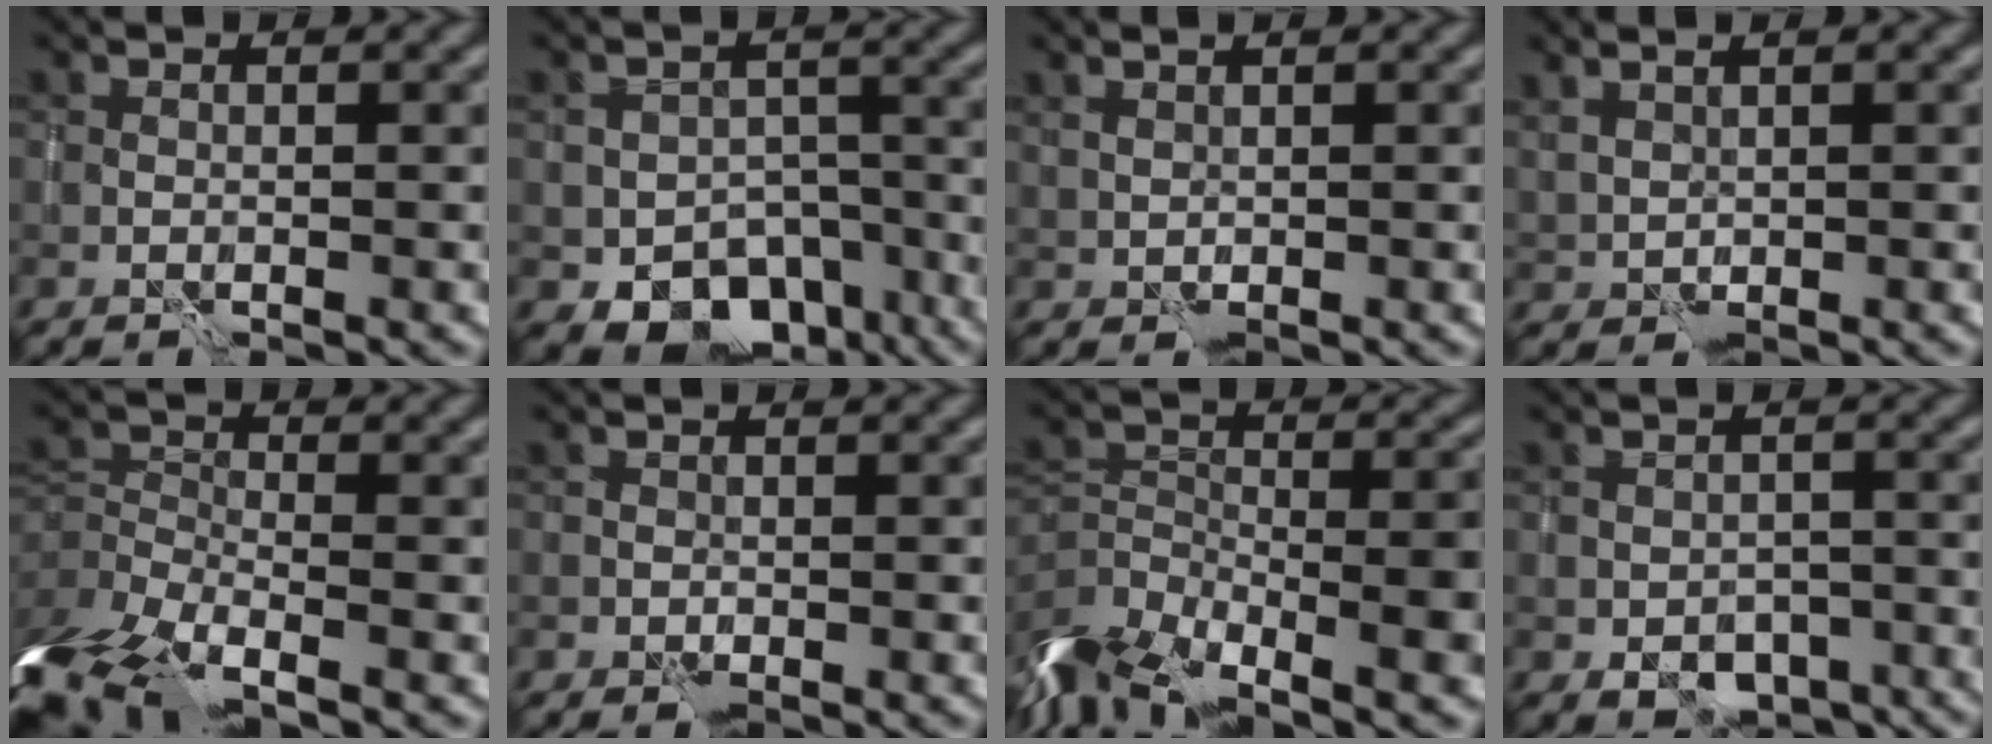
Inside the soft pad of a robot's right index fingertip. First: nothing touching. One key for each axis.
{"total": 8.8, "fx": -5.7, "fy": 5.7, "fz": 3.6, "tx": -0.031, "ty": -0.014, "tz": -0.074}
{"total": 0.9, "fx": 0.8, "fy": 0.2, "fz": 0.3, "tx": -0.004, "ty": -0.001, "tz": 0.018}
{"total": 1.7, "fx": 1.6, "fy": 0.4, "fz": 0.6, "tx": -0.013, "ty": 0.000, "tz": 0.038}
{"total": 8.5, "fx": -5.7, "fy": 4.0, "fz": 5.0, "tx": -0.086, "ty": -0.010, "tz": -0.091}
{"total": 0.6, "fx": -0.4, "fy": 0.4, "fz": 0.1, "tx": 0.003, "ty": 0.000, "tz": -0.009}
{"total": 11.5, "fx": -6.9, "fy": 5.2, "fz": 7.6, "tx": -0.152, "ty": 0.020, "tz": -0.115}
{"total": 5.7, "fx": -3.6, "fy": 3.6, "fz": 2.7, "tx": -0.026, "ty": -0.013, "tz": -0.039}